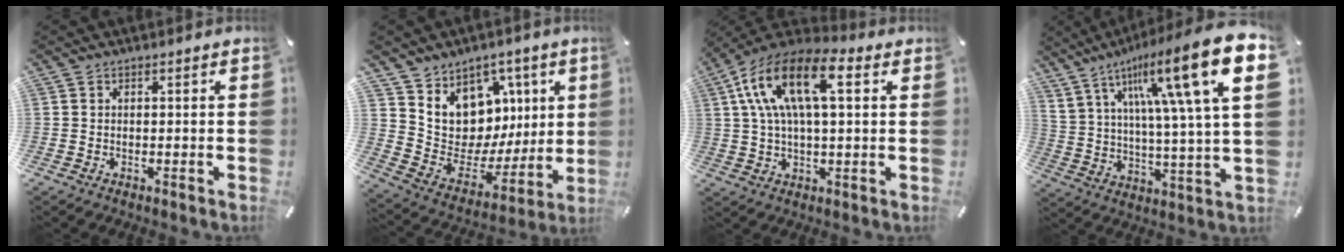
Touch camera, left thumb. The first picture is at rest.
{"total": 10.7, "force": [4.5, 9.6, 1.2], "torque": [-0.018, -0.068, 0.095]}
{"total": 15.0, "force": [5.3, 7.0, 12.2], "torque": [-0.263, 0.000, 0.088]}
{"total": 22.6, "force": [10.5, 5.5, 19.2], "torque": [-0.310, -0.055, 0.154]}